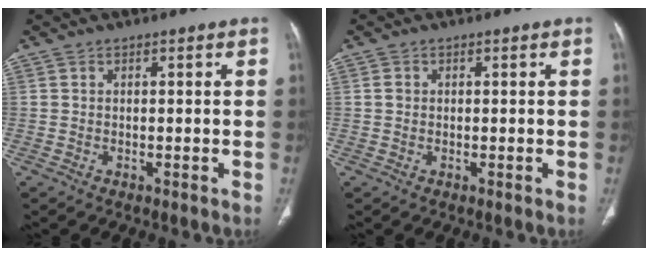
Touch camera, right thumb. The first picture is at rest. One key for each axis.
{"total": 0.9, "fx": 0.1, "fy": 0.8, "fz": 0.4, "tx": -0.005, "ty": 0.002, "tz": 0.001}